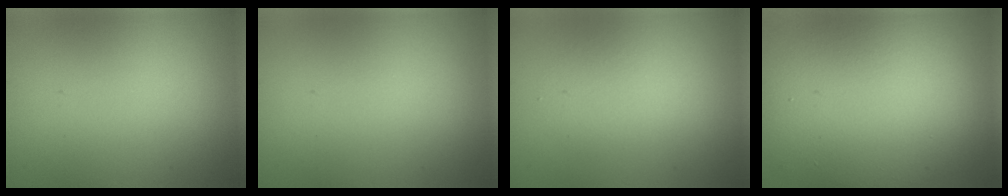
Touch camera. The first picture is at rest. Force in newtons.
{"total": 0.0}
{"total": 2.2, "press": 2.2, "slide": 0.2}
{"total": 13.7, "press": 13.7, "slide": 1.0}